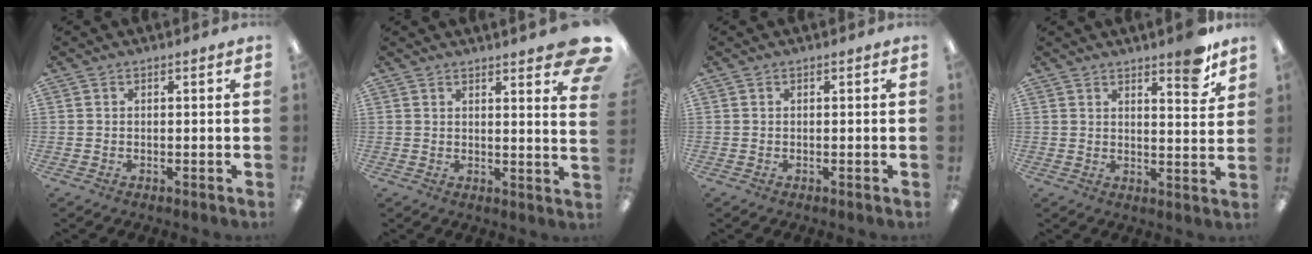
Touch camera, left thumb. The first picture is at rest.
{"total": 6.3, "force": [4.7, 0.6, 4.2], "torque": [-0.054, -0.036, 0.073]}
{"total": 0.0}
{"total": 7.3, "force": [5.8, 1.8, 4.2], "torque": [-0.042, -0.040, 0.091]}